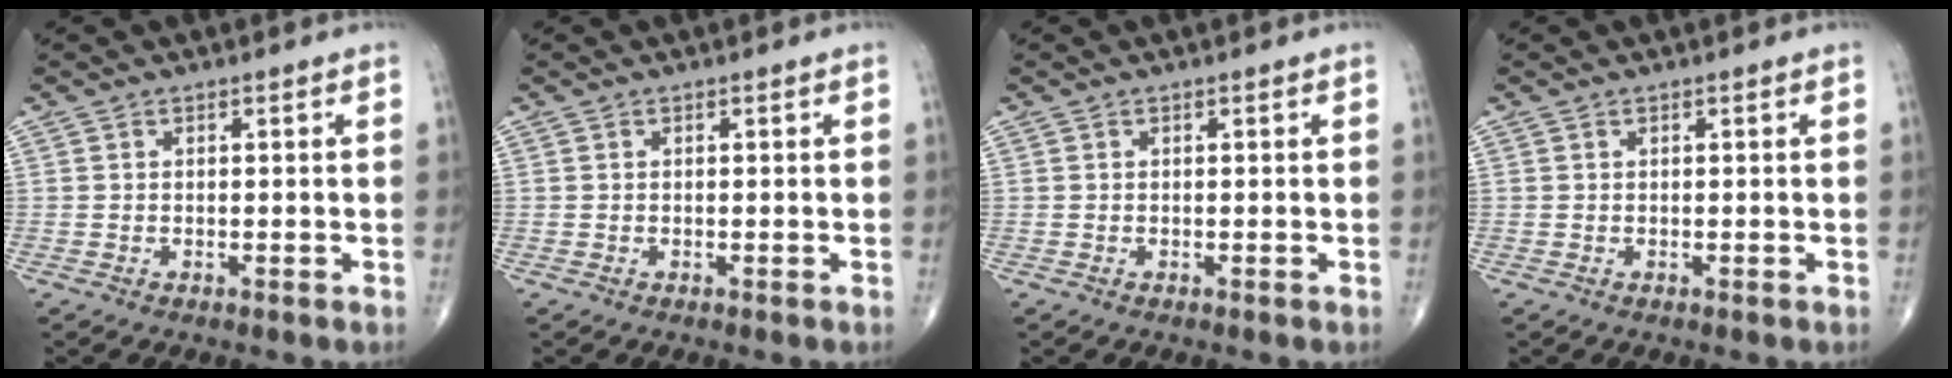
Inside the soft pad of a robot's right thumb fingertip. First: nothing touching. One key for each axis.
{"total": 0.0}
{"total": 0.0}
{"total": 0.0}